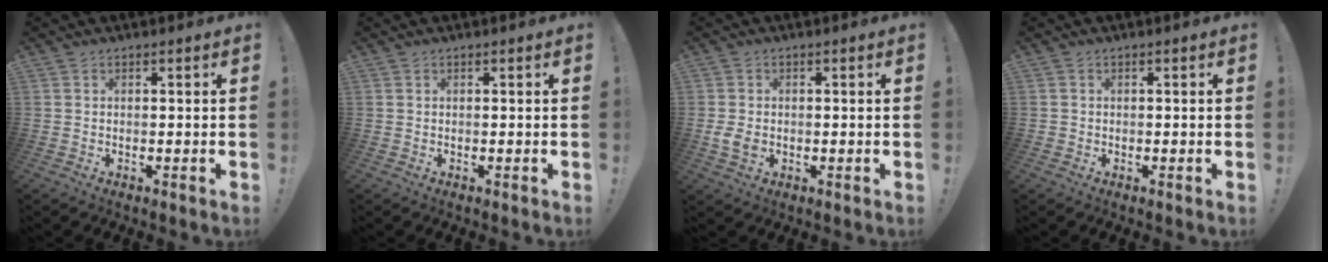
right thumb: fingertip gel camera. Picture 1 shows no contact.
{"total": 0.0}
{"total": 4.0, "force": [-0.8, 2.9, 2.7], "torque": [-0.054, 0.003, -0.013]}
{"total": 0.7, "force": [-0.3, 0.7, 0.1], "torque": [-0.005, 0.004, -0.004]}